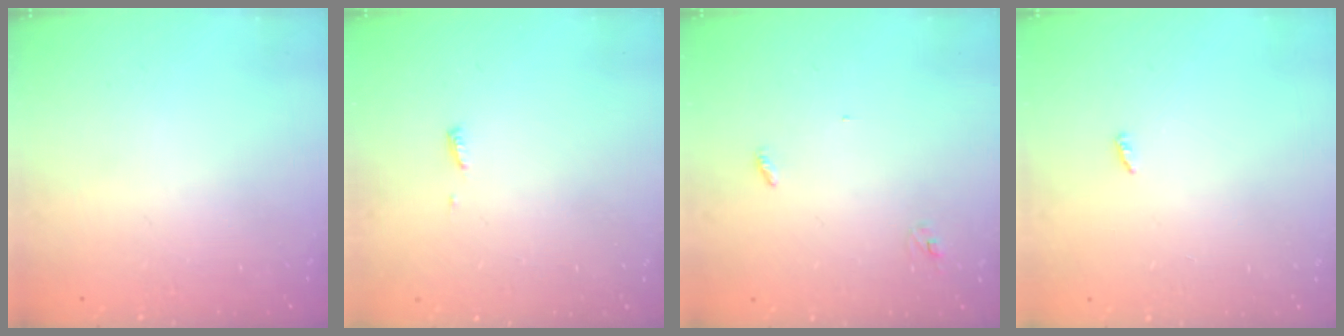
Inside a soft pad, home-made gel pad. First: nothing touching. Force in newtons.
{"total": 3.9, "press": 3.9, "slide": 0.5}
{"total": 2.8, "press": 2.8, "slide": 0.2}
{"total": 2.3, "press": 2.3, "slide": 0.2}